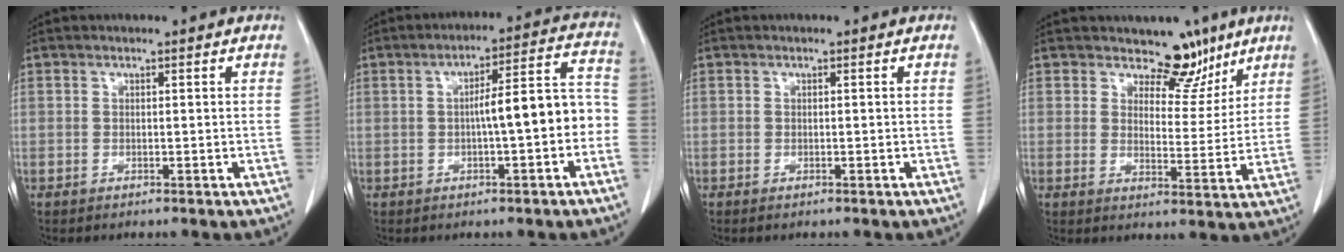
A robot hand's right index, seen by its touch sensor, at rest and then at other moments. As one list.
[{"total": 9.4, "force": [-1.8, 1.7, 9.0], "torque": [-0.121, 0.044, -0.025]}, {"total": 0.6, "force": [-0.4, 0.2, 0.5], "torque": [-0.009, -0.001, -0.007]}, {"total": 6.7, "force": [5.2, 3.6, 2.2], "torque": [-0.012, -0.015, 0.071]}]